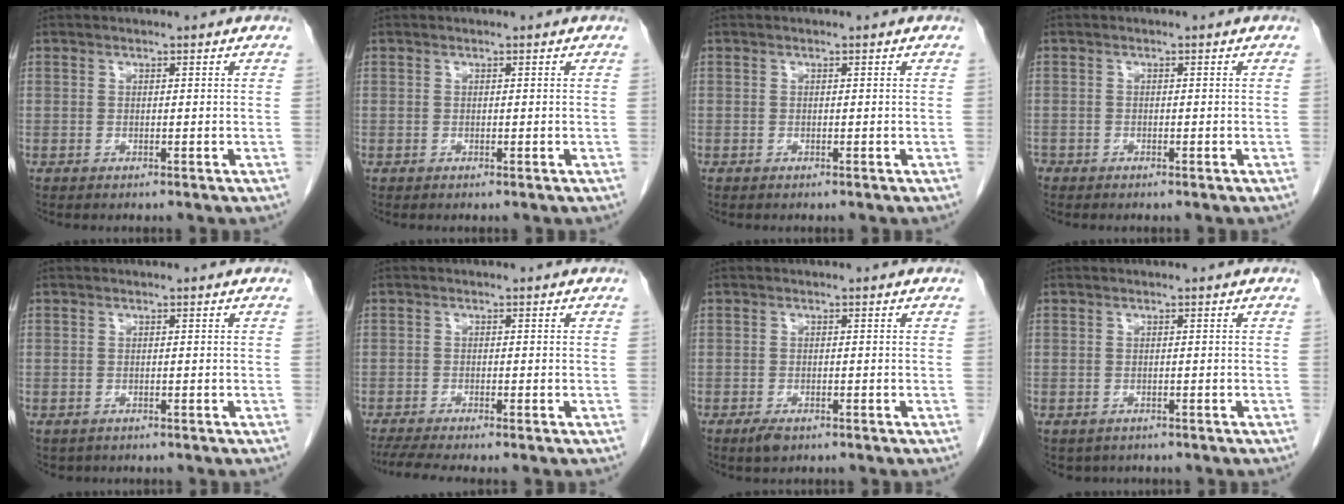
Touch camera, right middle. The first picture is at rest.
{"total": 0.0}
{"total": 0.0}
{"total": 1.1, "force": [-0.8, 0.7, 0.1], "torque": [-0.004, 0.002, -0.017]}
{"total": 1.1, "force": [-0.6, 0.9, 0.2], "torque": [-0.010, 0.002, -0.001]}
{"total": 4.7, "force": [-3.9, -0.1, 2.7], "torque": [-0.045, -0.010, -0.065]}
{"total": 0.9, "force": [-0.6, 0.4, 0.6], "torque": [-0.011, -0.001, -0.008]}
{"total": 2.2, "force": [-1.5, 1.5, 0.5], "torque": [-0.009, 0.001, -0.016]}